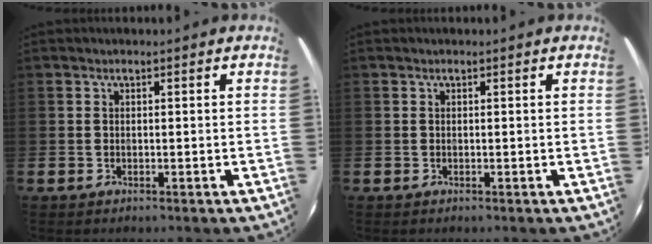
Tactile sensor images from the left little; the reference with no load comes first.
{"total": 0.0}